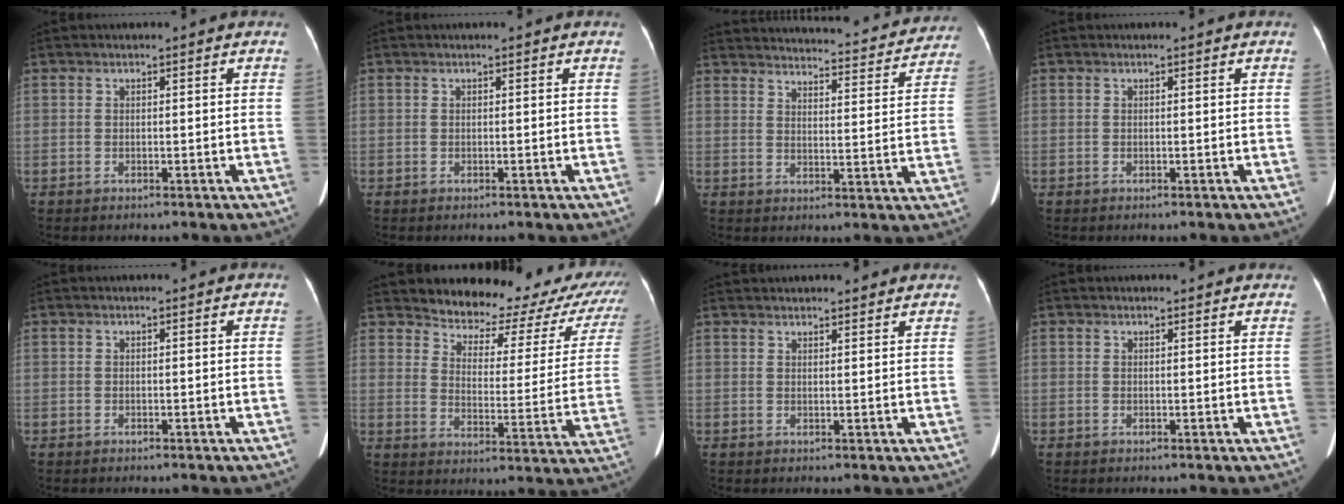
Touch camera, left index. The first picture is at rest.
{"total": 0.0}
{"total": 26.4, "force": [24.8, 4.8, 7.4], "torque": [-0.110, -0.044, 0.300]}
{"total": 0.0}
{"total": 0.0}
{"total": 18.6, "force": [17.1, 5.8, 4.5], "torque": [-0.020, -0.056, 0.186]}
{"total": 9.5, "force": [8.8, 1.8, 3.0], "torque": [-0.025, 0.023, 0.102]}
{"total": 3.3, "force": [3.1, 0.7, 1.0], "torque": [-0.009, 0.003, 0.028]}